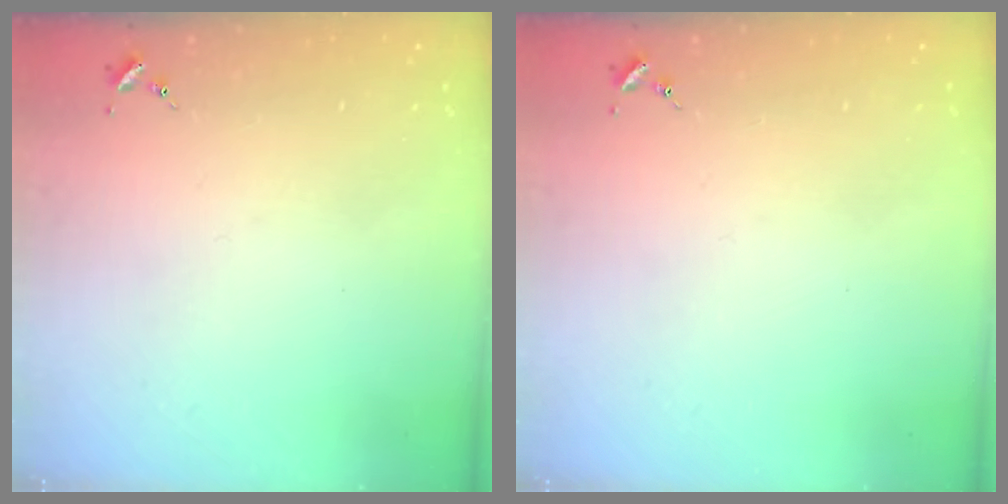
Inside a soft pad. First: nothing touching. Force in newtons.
{"total": 0.0}